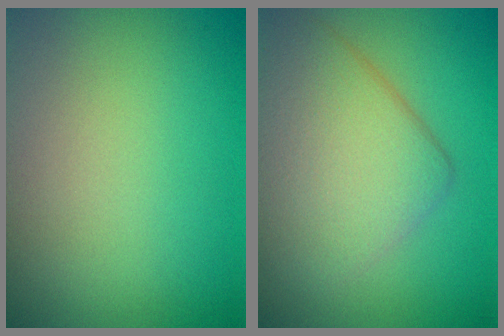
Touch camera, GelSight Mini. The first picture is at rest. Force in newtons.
{"total": 6.6, "press": 6.6, "slide": 0.3}